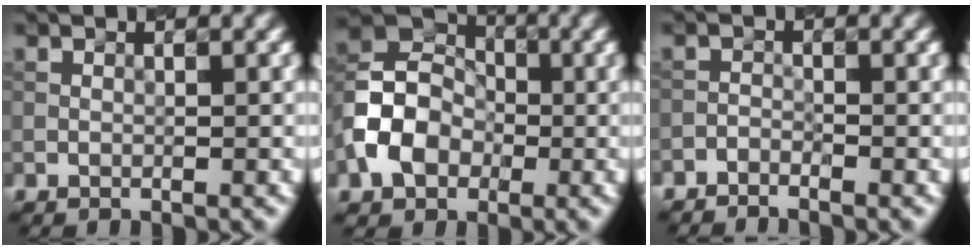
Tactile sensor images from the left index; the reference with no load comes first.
{"total": 6.1, "force": [-1.8, 4.8, 3.3], "torque": [-0.060, 0.012, -0.053]}
{"total": 1.6, "force": [-1.6, 0.2, 0.1], "torque": [-0.003, -0.002, -0.037]}